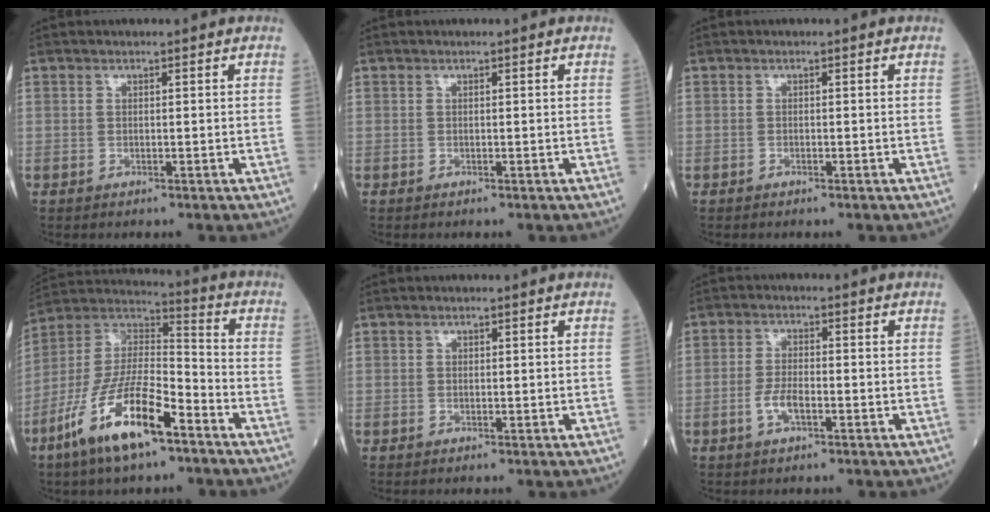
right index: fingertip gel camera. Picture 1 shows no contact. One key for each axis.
{"total": 0.0}
{"total": 0.0}
{"total": 16.3, "fx": -9.0, "fy": 4.1, "fz": 13.0, "tx": -0.261, "ty": -0.011, "tz": -0.167}
{"total": 0.0}
{"total": 3.8, "fx": -1.5, "fy": 1.2, "fz": 3.3, "tx": -0.067, "ty": 0.002, "tz": -0.030}